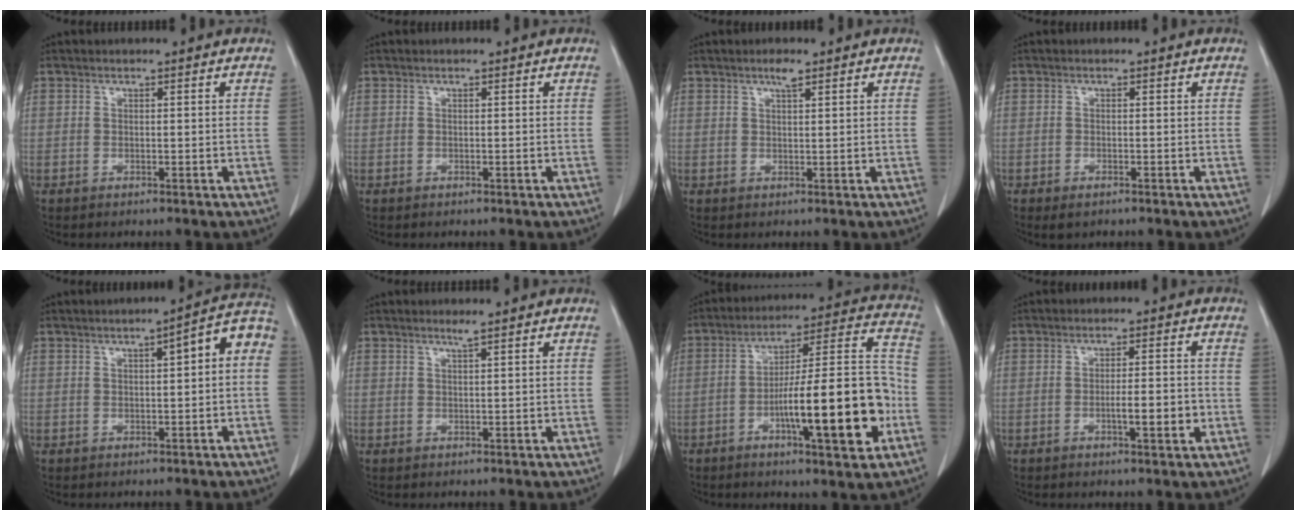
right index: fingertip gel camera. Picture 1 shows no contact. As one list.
[{"total": 0.0}, {"total": 1.8, "force": [1.2, 0.3, 1.3], "torque": [-0.027, 0.002, 0.021]}, {"total": 1.7, "force": [-1.1, 0.7, 1.1], "torque": [-0.018, -0.002, -0.013]}, {"total": 6.1, "force": [0.9, 1.1, 5.9], "torque": [-0.073, 0.024, 0.004]}, {"total": 0.9, "force": [0.7, -0.3, 0.5], "torque": [-0.019, -0.004, 0.017]}, {"total": 19.5, "force": [-6.1, 2.6, 18.4], "torque": [-0.266, 0.017, -0.086]}, {"total": 4.6, "force": [-1.4, 0.5, 4.3], "torque": [-0.067, -0.001, -0.019]}]